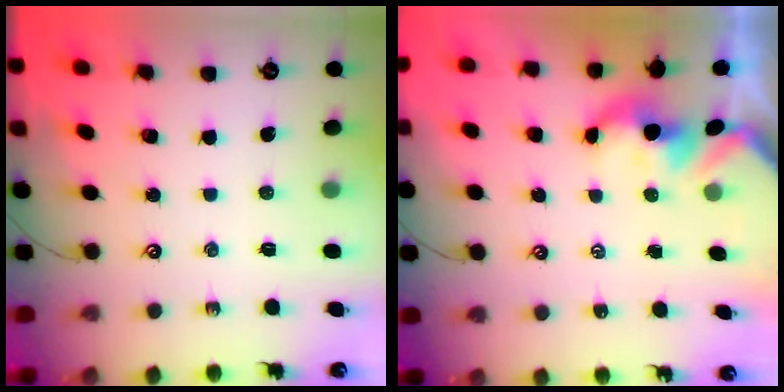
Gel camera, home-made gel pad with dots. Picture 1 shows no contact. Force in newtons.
{"total": 1.8, "press": 1.8, "slide": 0.2}